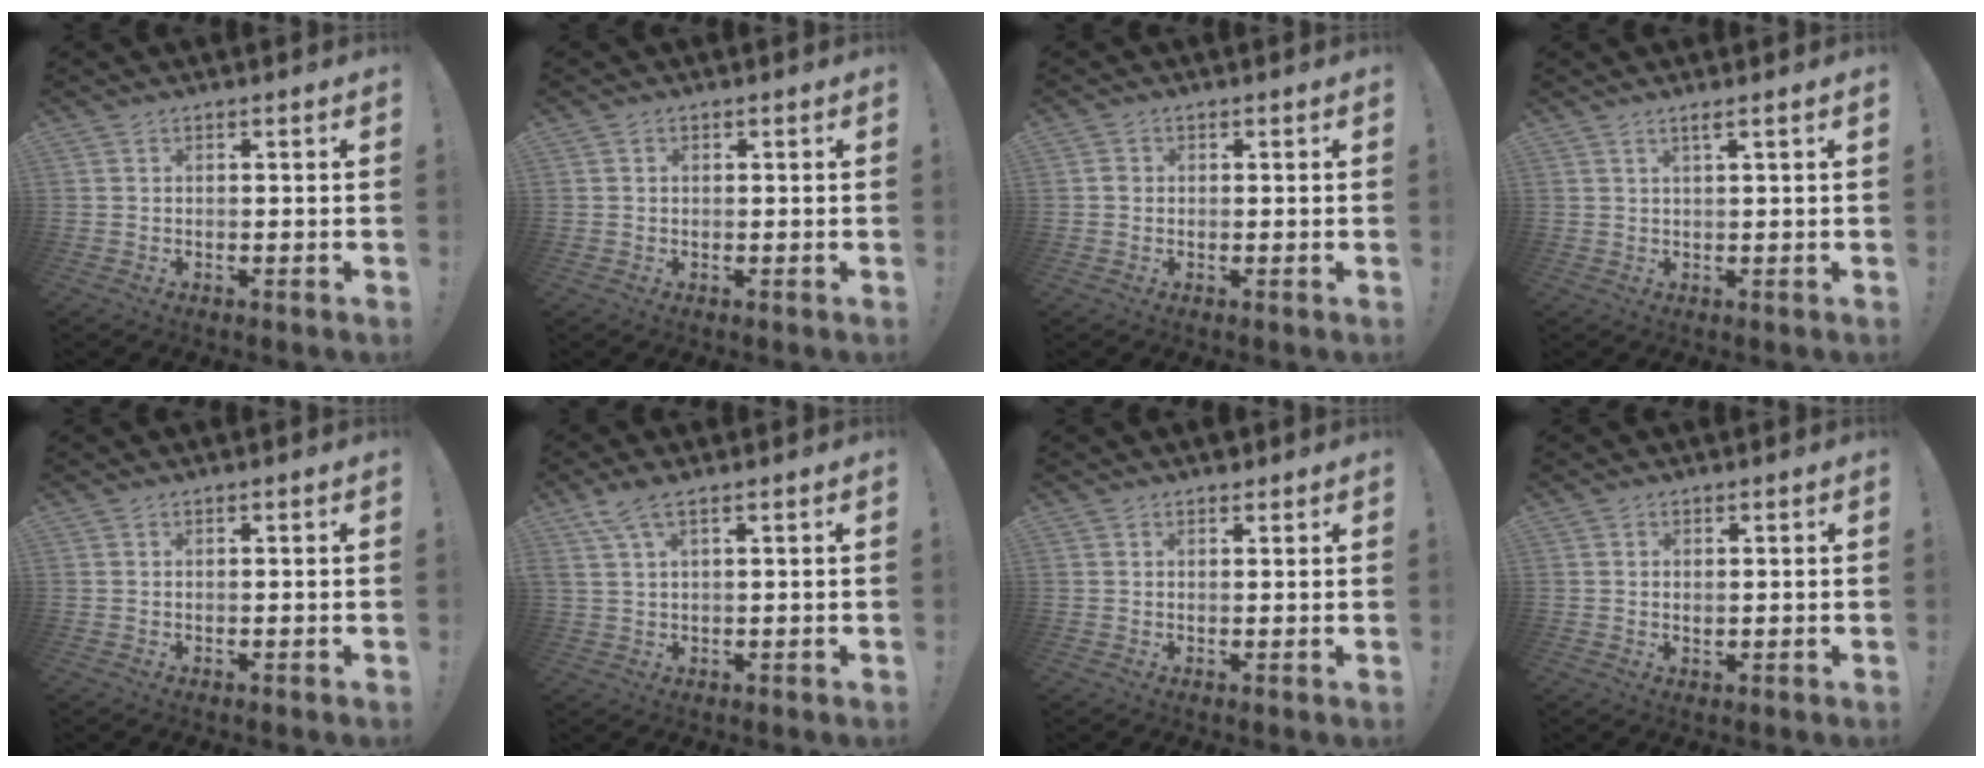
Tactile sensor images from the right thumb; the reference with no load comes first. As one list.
[{"total": 0.7, "force": [-0.1, 0.6, 0.1], "torque": [-0.004, 0.003, -0.001]}, {"total": 1.4, "force": [-0.1, 1.2, 0.6], "torque": [-0.009, 0.003, -0.003]}, {"total": 2.2, "force": [1.1, -0.2, 1.9], "torque": [-0.033, -0.003, 0.016]}, {"total": 0.0}, {"total": 5.3, "force": [2.9, 1.2, 4.3], "torque": [-0.085, -0.004, 0.054]}, {"total": 1.4, "force": [1.2, 0.7, 0.4], "torque": [0.006, -0.006, 0.020]}, {"total": 0.7, "force": [0.6, 0.3, 0.3], "torque": [-0.004, -0.002, 0.011]}]